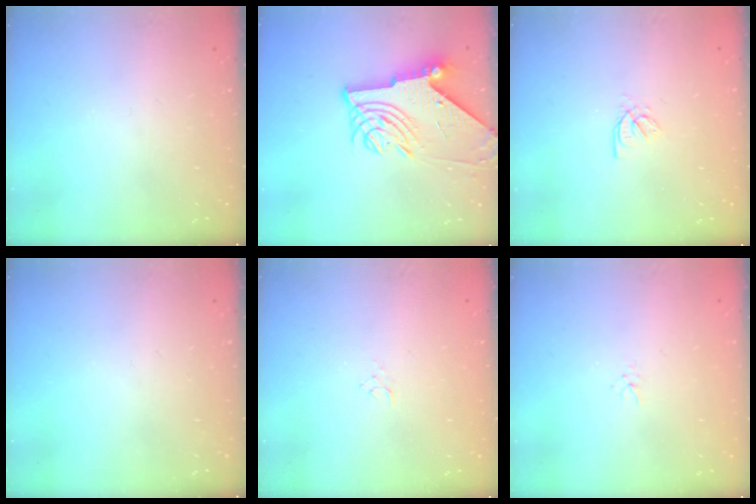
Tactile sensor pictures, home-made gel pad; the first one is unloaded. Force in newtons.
{"total": 8.8, "press": 8.7, "slide": 1.1}
{"total": 2.0, "press": 2.0, "slide": 0.4}
{"total": 0.0}
{"total": 2.9, "press": 2.9, "slide": 0.3}
{"total": 1.5, "press": 1.5, "slide": 0.1}